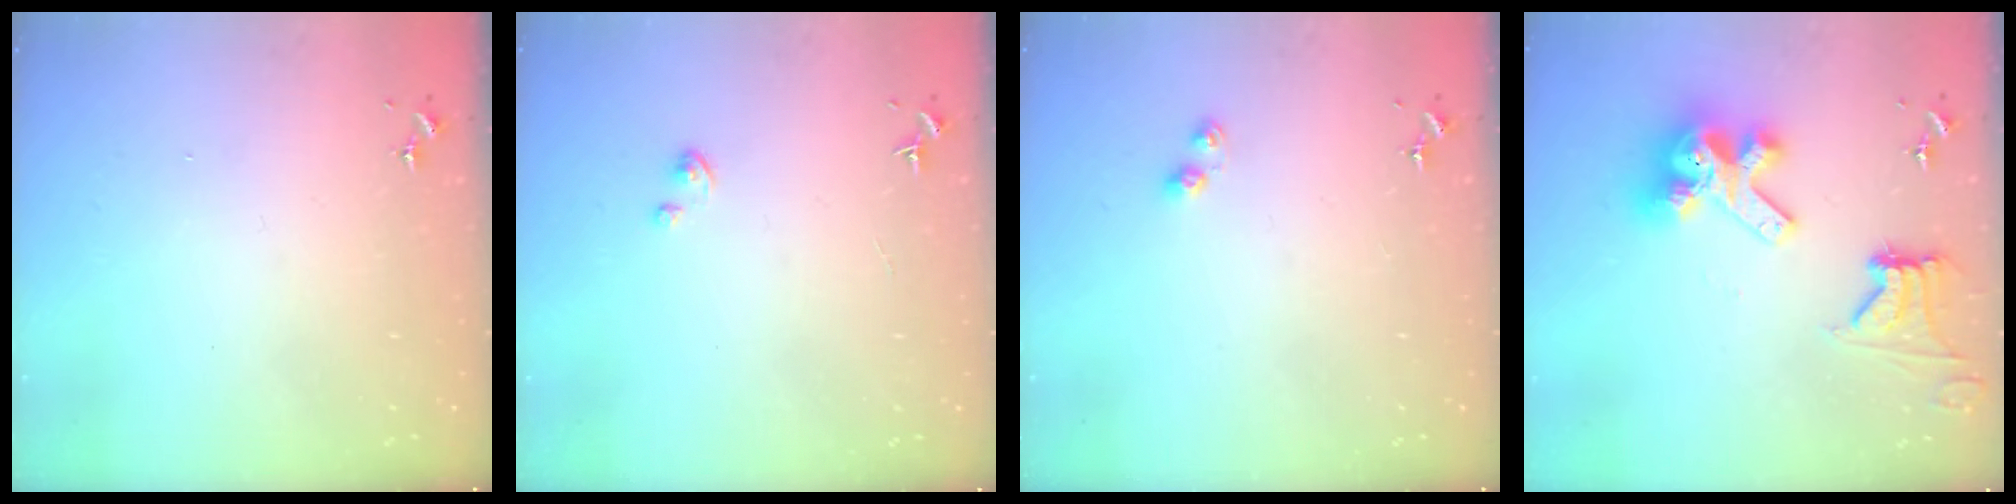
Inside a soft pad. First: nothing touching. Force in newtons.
{"total": 0.9, "press": 0.8, "slide": 0.2}
{"total": 4.3, "press": 4.3, "slide": 0.6}
{"total": 14.0, "press": 14.0, "slide": 1.2}